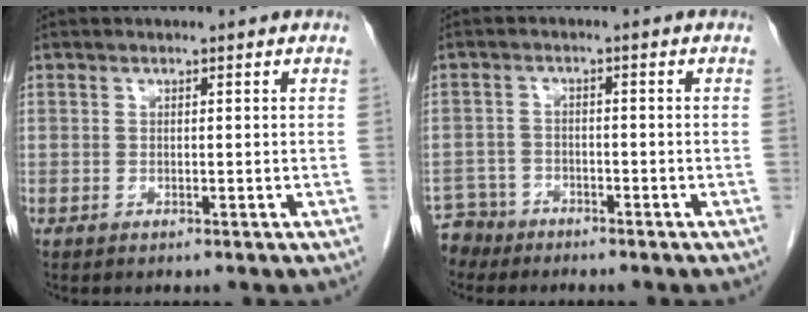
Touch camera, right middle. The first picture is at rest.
{"total": 3.9, "force": [-3.4, 1.7, -0.9], "torque": [0.016, 0.000, -0.068]}